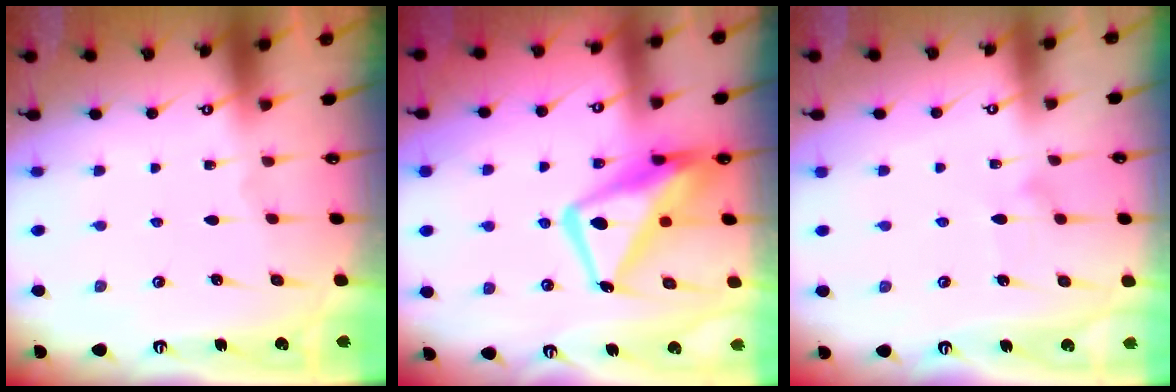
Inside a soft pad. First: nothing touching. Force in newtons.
{"total": 14.2, "press": 14.1, "slide": 1.4}
{"total": 7.4, "press": 7.4, "slide": 0.4}